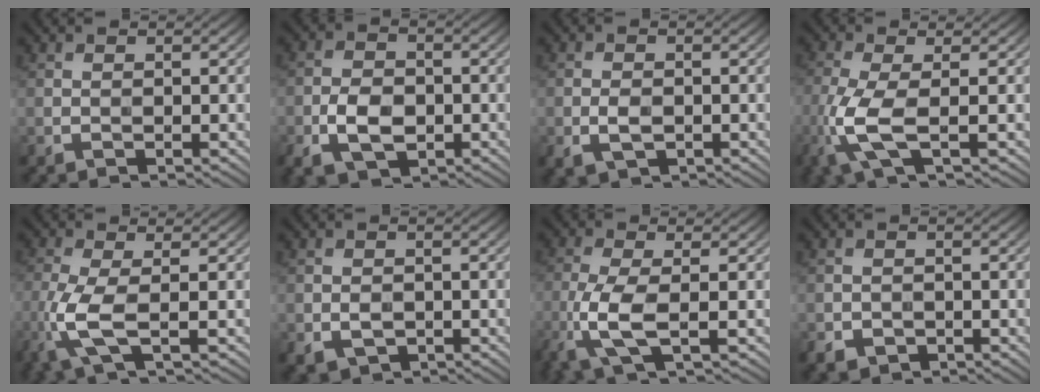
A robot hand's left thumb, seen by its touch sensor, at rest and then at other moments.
{"total": 6.0, "force": [-2.2, 3.9, 4.1], "torque": [-0.084, -0.008, -0.045]}
{"total": 3.0, "force": [-1.0, 1.9, 2.1], "torque": [-0.045, -0.008, -0.019]}
{"total": 6.1, "force": [-1.7, 1.8, 5.6], "torque": [-0.141, -0.003, -0.045]}
{"total": 5.5, "force": [-1.5, 1.5, 5.1], "torque": [-0.128, -0.002, -0.039]}
{"total": 2.6, "force": [-0.8, 1.9, 1.5], "torque": [-0.031, -0.010, -0.015]}
{"total": 6.3, "force": [-1.9, 2.1, 5.7], "torque": [-0.136, -0.001, -0.046]}
{"total": 2.2, "force": [-1.2, 1.6, 0.8], "torque": [-0.015, -0.009, -0.023]}